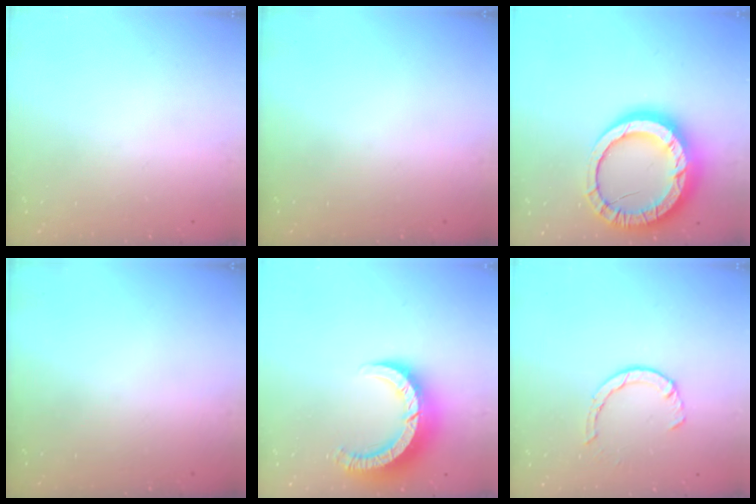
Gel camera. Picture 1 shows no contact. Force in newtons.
{"total": 0.0}
{"total": 19.9, "press": 19.8, "slide": 2.0}
{"total": 0.0}
{"total": 9.3, "press": 9.2, "slide": 1.1}
{"total": 4.0, "press": 4.0, "slide": 0.4}